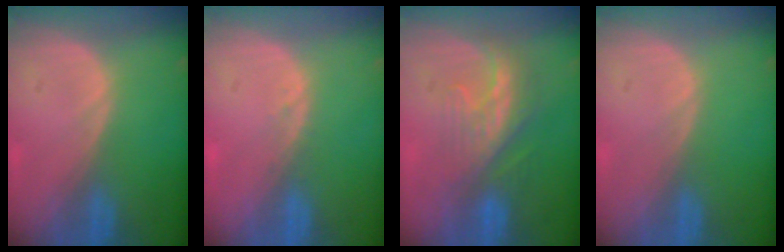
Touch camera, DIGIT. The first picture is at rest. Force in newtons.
{"total": 1.0, "press": 0.9, "slide": 0.3}
{"total": 8.4, "press": 7.2, "slide": 4.2}
{"total": 0.0}